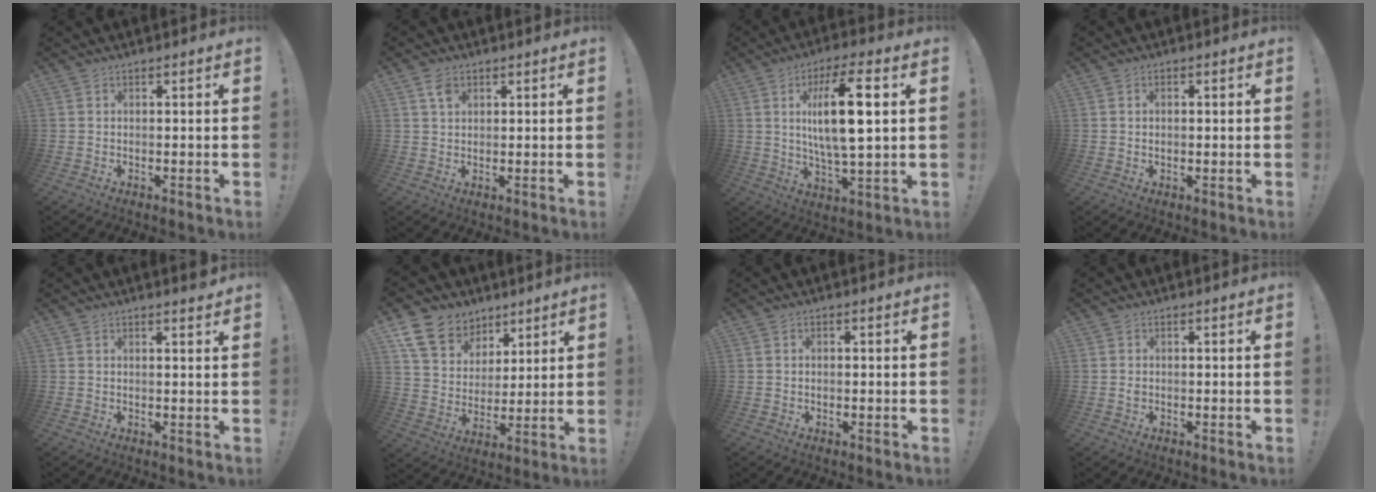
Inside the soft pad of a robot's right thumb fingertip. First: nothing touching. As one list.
[{"total": 3.5, "force": [1.8, 2.3, 2.0], "torque": [-0.035, 0.000, 0.033]}, {"total": 15.5, "force": [3.3, 3.9, 14.7], "torque": [-0.256, -0.005, 0.043]}, {"total": 1.4, "force": [0.3, 0.9, 1.1], "torque": [-0.017, 0.002, 0.003]}, {"total": 1.9, "force": [1.7, -0.4, 0.9], "torque": [0.002, -0.018, 0.025]}, {"total": 13.8, "force": [8.6, 9.9, 4.5], "torque": [-0.077, -0.049, 0.169]}, {"total": 0.8, "force": [0.1, 0.5, 0.6], "torque": [-0.008, 0.000, 0.000]}, {"total": 0.7, "force": [-0.2, 0.6, 0.3], "torque": [-0.010, 0.005, -0.003]}]